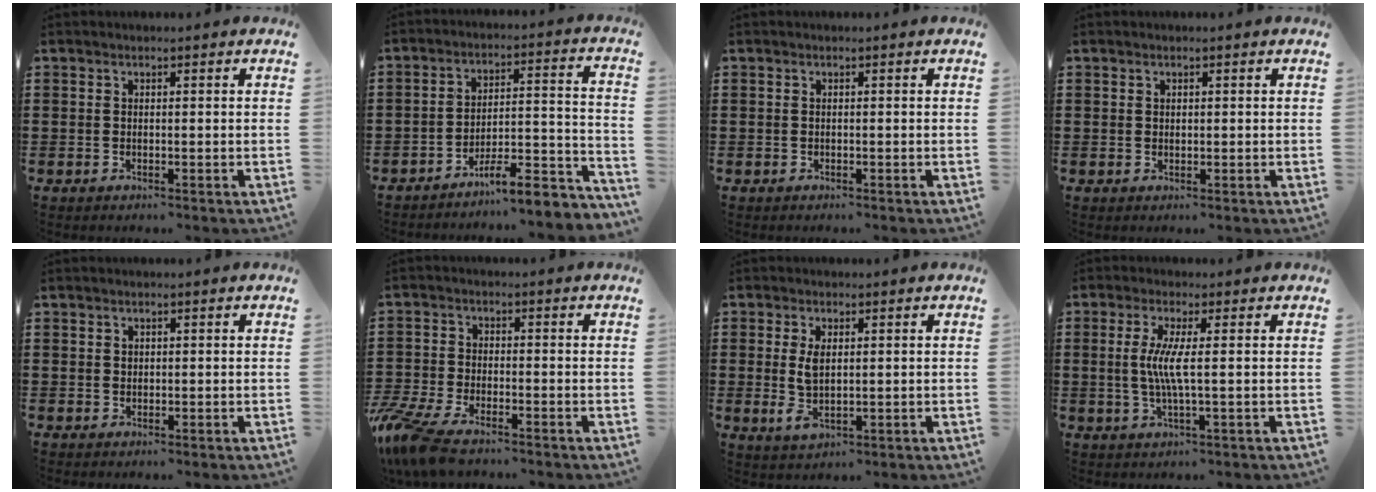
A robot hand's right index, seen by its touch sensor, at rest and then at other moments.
{"total": 7.4, "force": [-6.4, 1.1, 3.7], "torque": [-0.052, 0.001, -0.122]}
{"total": 0.0}
{"total": 0.6, "force": [0.2, 0.5, 0.2], "torque": [-0.006, 0.003, 0.005]}
{"total": 0.7, "force": [0.3, 0.6, 0.1], "torque": [-0.005, 0.004, 0.006]}
{"total": 6.3, "force": [-5.3, 1.2, 3.1], "torque": [-0.097, -0.015, -0.110]}
{"total": 4.3, "force": [0.5, 2.0, 3.8], "torque": [-0.093, 0.000, 0.003]}
{"total": 5.0, "force": [0.2, -0.1, 5.0], "torque": [-0.108, -0.014, -0.004]}